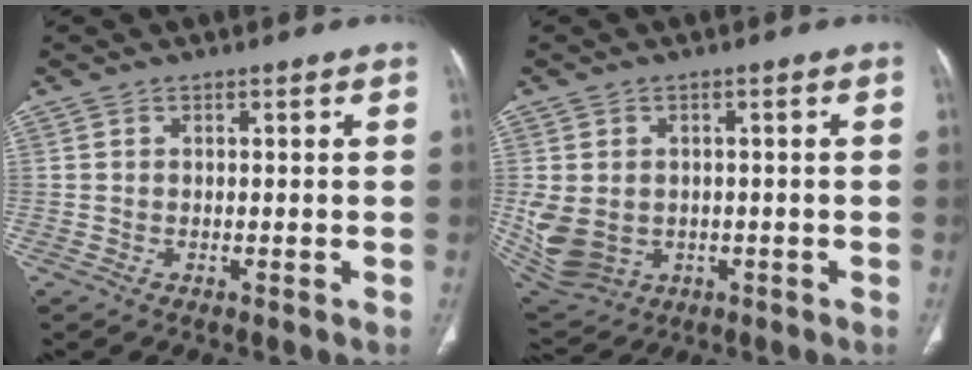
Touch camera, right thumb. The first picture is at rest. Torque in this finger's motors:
{"motor_torque": [-0.53, 1.71, 0.98, 0.05, 0.12]}